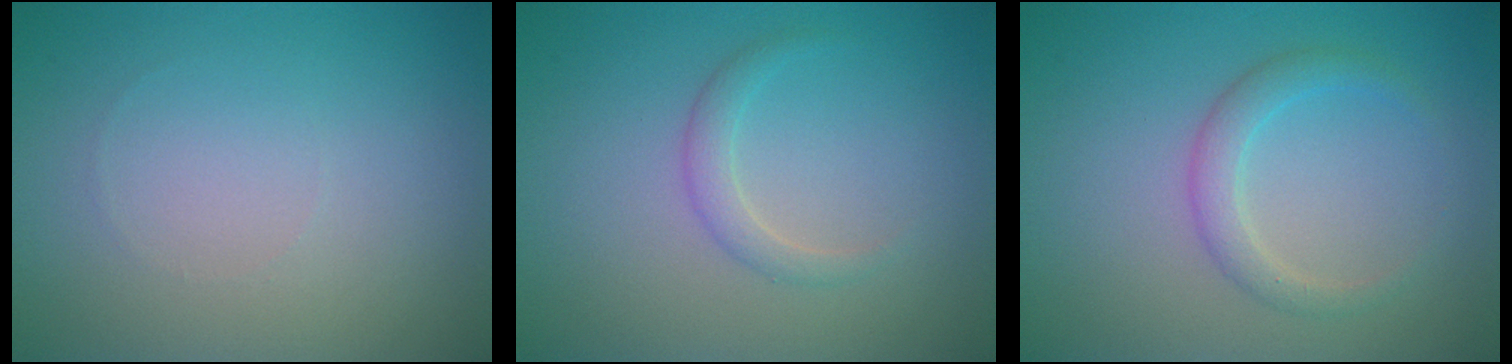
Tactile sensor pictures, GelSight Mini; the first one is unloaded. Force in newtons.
{"total": 1.5, "press": 1.5, "slide": 0.1}
{"total": 2.2, "press": 2.2, "slide": 0.0}